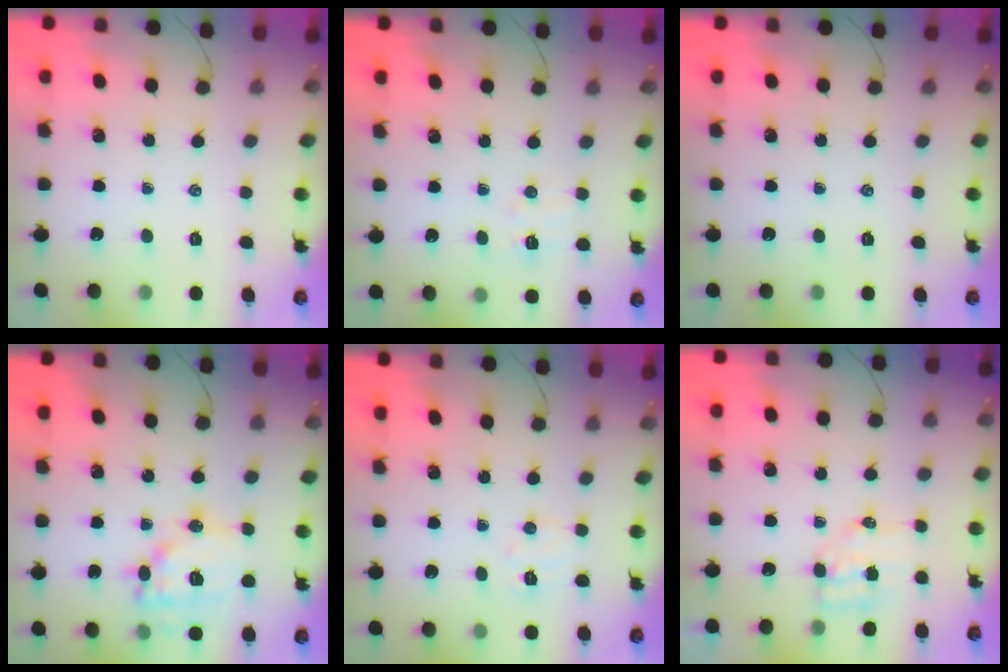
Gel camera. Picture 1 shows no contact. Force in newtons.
{"total": 4.9, "press": 4.7, "slide": 1.2}
{"total": 0.0}
{"total": 14.6, "press": 14.5, "slide": 1.9}
{"total": 5.7, "press": 5.6, "slide": 1.0}
{"total": 5.1, "press": 5.0, "slide": 0.8}